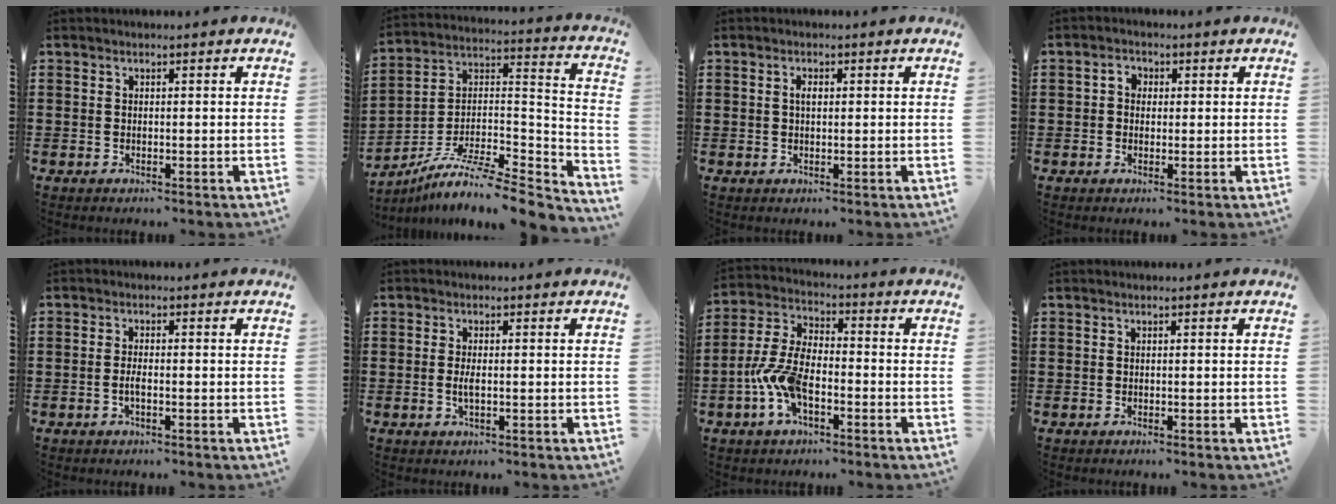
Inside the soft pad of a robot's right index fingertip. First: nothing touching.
{"total": 9.8, "force": [-8.1, 1.6, 5.3], "torque": [-0.100, 0.002, -0.161]}
{"total": 1.4, "force": [0.3, 0.6, 1.2], "torque": [-0.026, 0.005, 0.003]}
{"total": 2.1, "force": [0.0, 1.7, 1.1], "torque": [-0.027, 0.011, -0.003]}
{"total": 1.9, "force": [-0.6, 0.2, 1.7], "torque": [-0.042, -0.005, -0.013]}
{"total": 2.2, "force": [-0.3, 0.4, 2.1], "torque": [-0.047, -0.007, -0.007]}
{"total": 8.8, "force": [-2.9, 4.2, 7.2], "torque": [-0.178, -0.008, -0.060]}
{"total": 0.0}